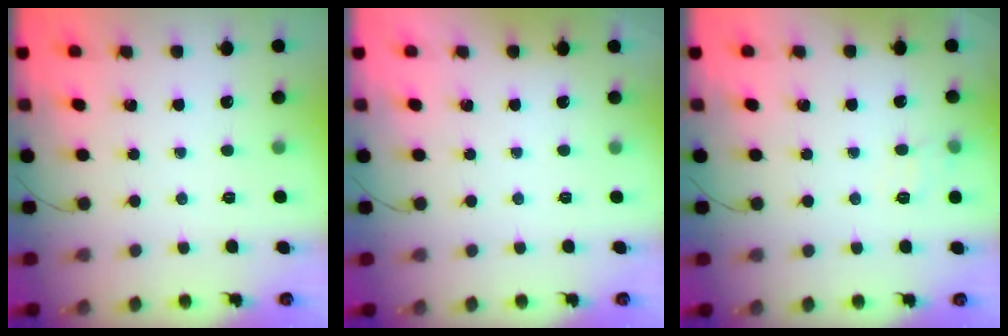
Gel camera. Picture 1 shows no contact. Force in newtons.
{"total": 1.9, "press": 1.9, "slide": 0.3}
{"total": 4.5, "press": 4.1, "slide": 1.9}